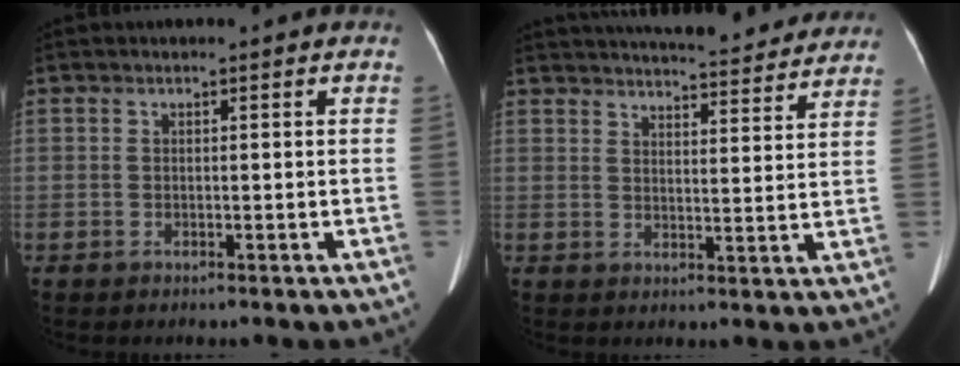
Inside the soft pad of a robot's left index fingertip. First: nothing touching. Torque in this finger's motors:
{"motor_torque": [0.78, -1.16, 0.32, 0.09]}